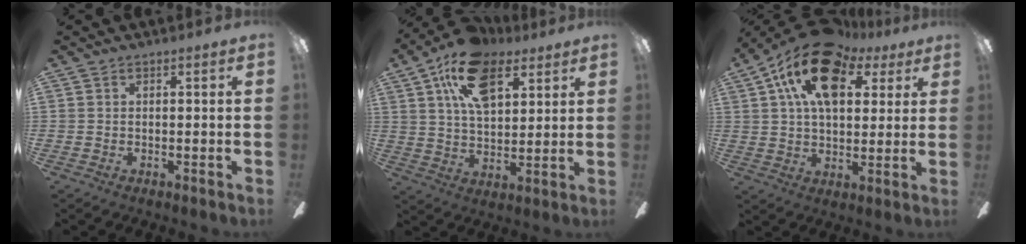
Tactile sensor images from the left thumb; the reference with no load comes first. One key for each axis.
{"total": 17.3, "fx": 9.2, "fy": 9.5, "fz": 11.1, "tx": -0.189, "ty": -0.017, "tz": 0.166}
{"total": 19.0, "fx": 9.2, "fy": 10.9, "fz": 12.5, "tx": -0.219, "ty": -0.024, "tz": 0.161}